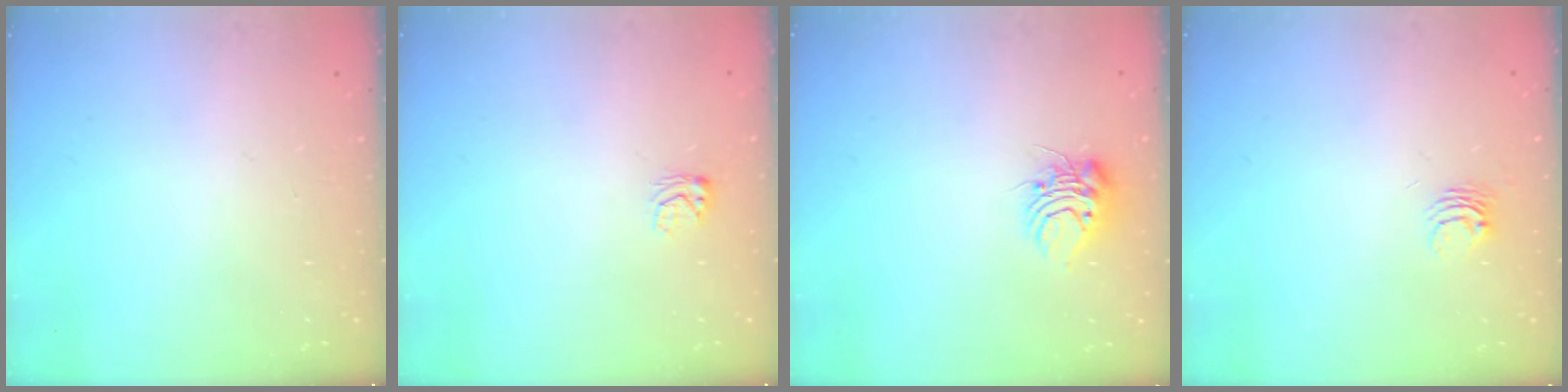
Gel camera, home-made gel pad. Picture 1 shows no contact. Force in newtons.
{"total": 3.8, "press": 3.7, "slide": 0.3}
{"total": 6.9, "press": 6.9, "slide": 0.3}
{"total": 4.0, "press": 3.9, "slide": 0.3}